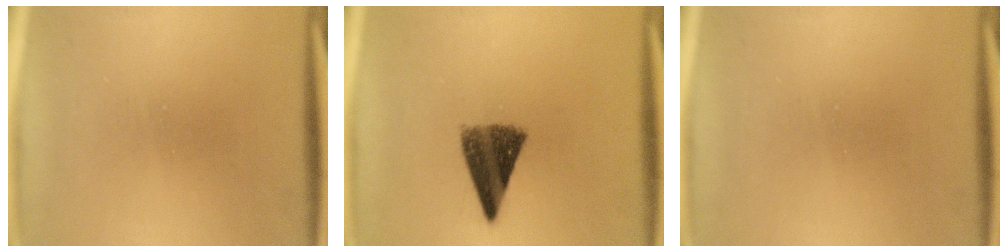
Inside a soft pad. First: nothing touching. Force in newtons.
{"total": 8.7}
{"total": 0.0}